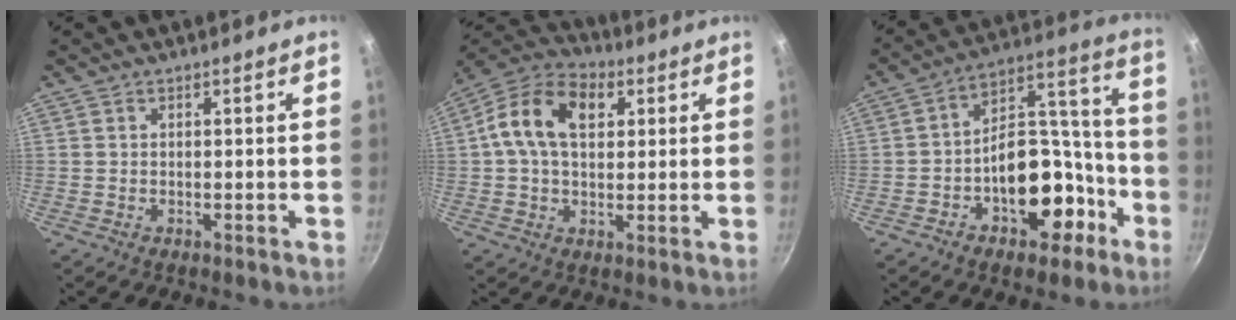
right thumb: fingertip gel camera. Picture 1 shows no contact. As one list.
[{"total": 13.9, "force": [3.5, 9.2, 9.8], "torque": [-0.150, 0.016, 0.043]}, {"total": 16.8, "force": [-6.7, 10.4, 11.3], "torque": [-0.113, 0.089, -0.089]}]